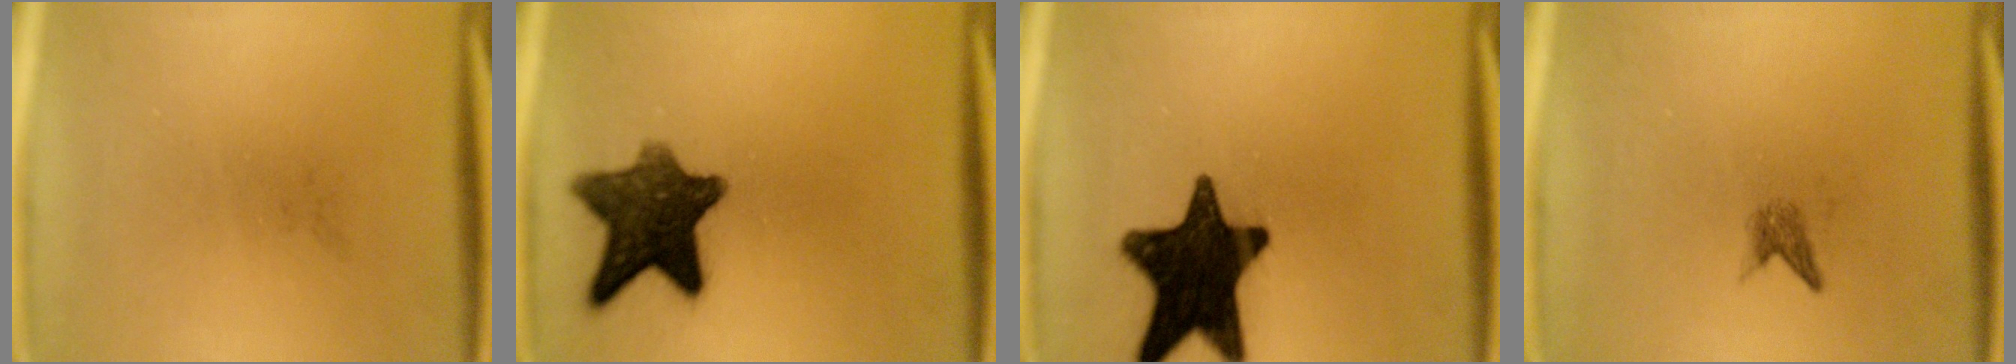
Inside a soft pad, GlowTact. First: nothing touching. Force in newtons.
{"total": 11.3}
{"total": 17.7}
{"total": 1.3}